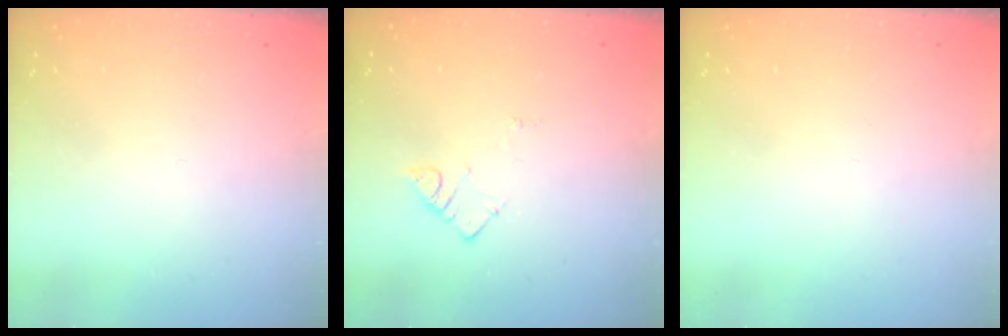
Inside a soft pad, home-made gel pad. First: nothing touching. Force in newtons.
{"total": 3.5, "press": 3.5, "slide": 0.4}
{"total": 0.0}